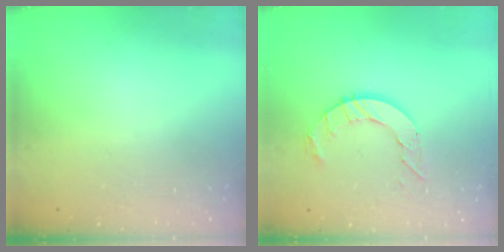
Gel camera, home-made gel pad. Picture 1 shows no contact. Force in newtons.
{"total": 9.0, "press": 8.9, "slide": 0.8}